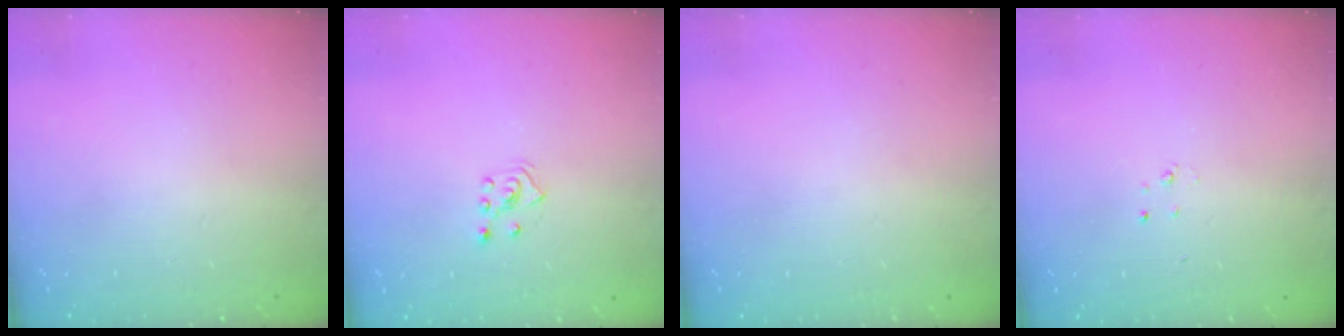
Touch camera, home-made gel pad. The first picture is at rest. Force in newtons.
{"total": 2.8, "press": 2.7, "slide": 0.5}
{"total": 0.0}
{"total": 2.3, "press": 2.3, "slide": 0.3}